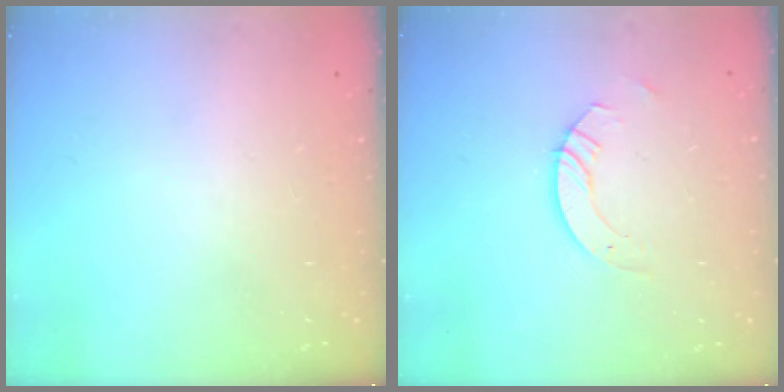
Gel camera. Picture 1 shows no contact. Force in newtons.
{"total": 4.8, "press": 4.8, "slide": 0.4}